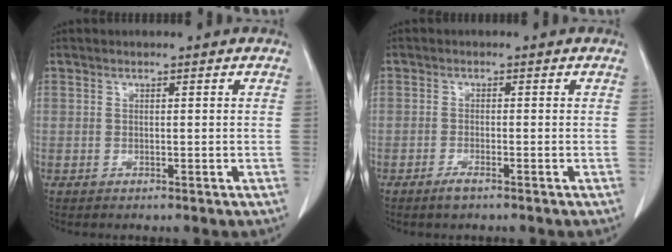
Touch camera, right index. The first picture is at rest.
{"total": 1.8, "force": [-1.3, 0.3, 1.2], "torque": [-0.026, -0.002, -0.025]}